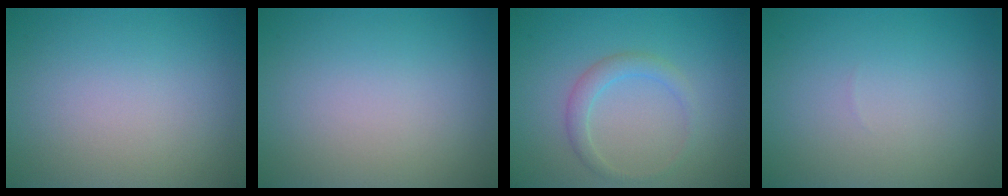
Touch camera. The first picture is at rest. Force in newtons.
{"total": 0.0}
{"total": 1.8, "press": 1.8, "slide": 0.2}
{"total": 0.0}